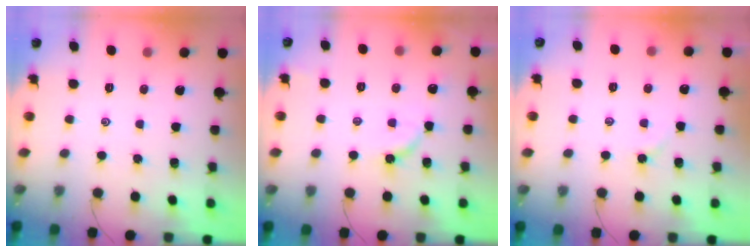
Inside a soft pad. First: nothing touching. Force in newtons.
{"total": 5.0, "press": 5.0, "slide": 0.6}
{"total": 2.1, "press": 2.1, "slide": 0.4}